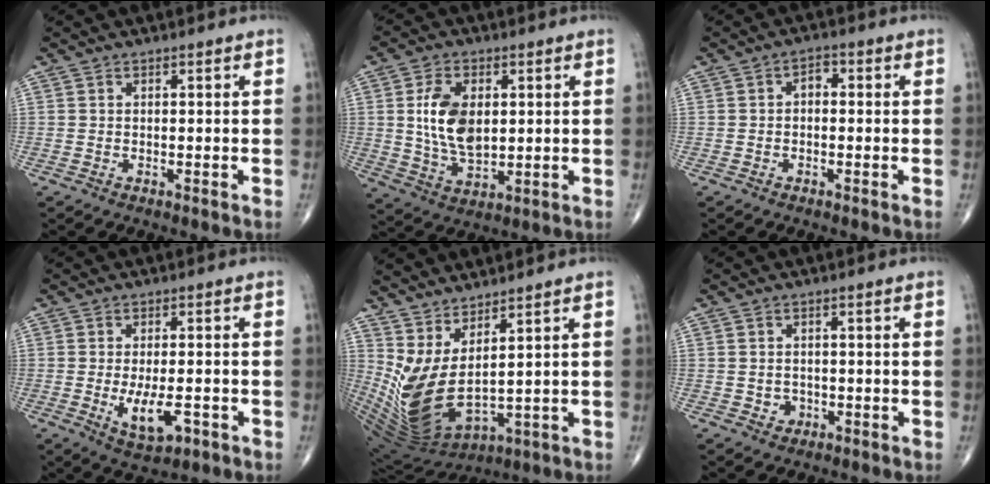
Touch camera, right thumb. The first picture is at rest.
{"total": 11.0, "force": [1.7, 6.4, 8.7], "torque": [-0.154, -0.011, 0.039]}
{"total": 2.5, "force": [0.0, 1.6, 1.9], "torque": [-0.018, 0.011, -0.009]}
{"total": 7.2, "force": [-2.2, 3.1, 6.1], "torque": [-0.100, -0.007, -0.026]}
{"total": 13.3, "force": [4.1, 4.3, 11.8], "torque": [-0.242, -0.053, 0.105]}
{"total": 2.0, "force": [-0.5, 1.8, 0.6], "torque": [0.004, 0.007, -0.004]}